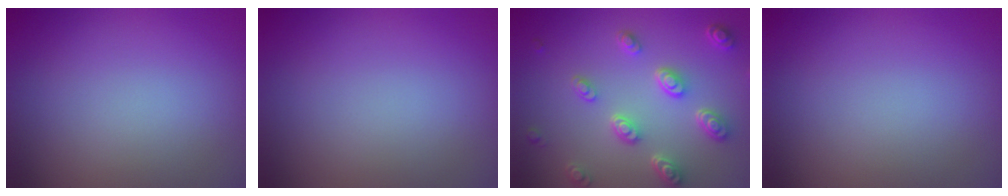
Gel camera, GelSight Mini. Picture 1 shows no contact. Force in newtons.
{"total": 0.0}
{"total": 4.6, "press": 3.6, "slide": 2.8}
{"total": 0.0}